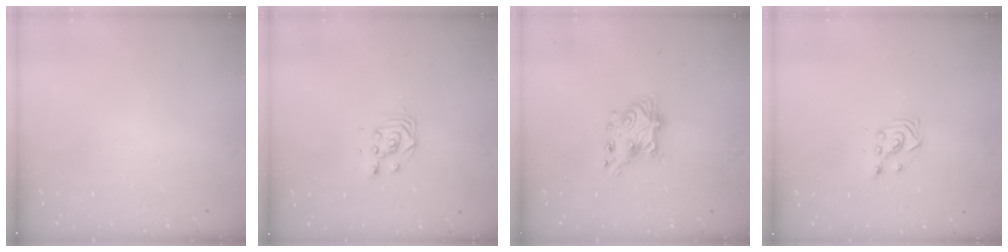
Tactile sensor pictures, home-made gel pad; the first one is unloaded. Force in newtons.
{"total": 4.6, "press": 4.5, "slide": 0.2}
{"total": 7.6, "press": 7.6, "slide": 0.7}
{"total": 2.9, "press": 2.9, "slide": 0.3}